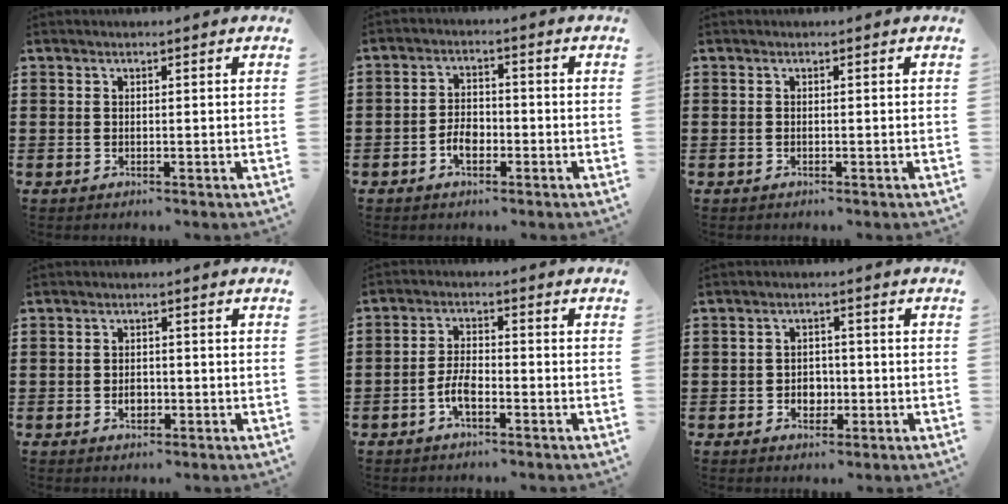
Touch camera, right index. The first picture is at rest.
{"total": 3.5, "force": [-1.5, 2.0, 2.5], "torque": [-0.055, -0.002, -0.028]}
{"total": 0.0}
{"total": 2.1, "force": [-0.6, 1.3, 1.5], "torque": [-0.023, -0.004, -0.012]}
{"total": 4.3, "force": [-1.9, 1.7, 3.4], "torque": [-0.081, -0.003, -0.040]}
{"total": 2.7, "force": [-0.7, 2.2, 1.4], "torque": [-0.027, -0.002, -0.018]}